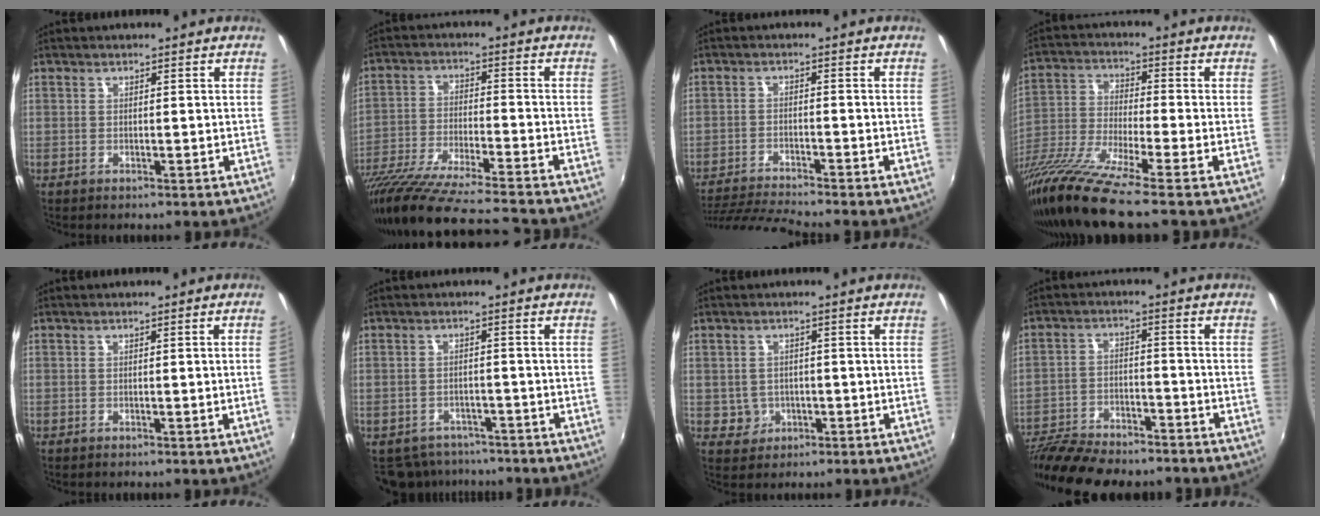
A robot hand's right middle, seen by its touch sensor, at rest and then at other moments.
{"total": 22.0, "force": [-18.8, 0.7, 11.3], "torque": [-0.217, -0.063, -0.320]}
{"total": 8.6, "force": [-8.1, -0.8, 2.7], "torque": [-0.075, -0.017, -0.152]}
{"total": 14.1, "force": [-11.0, -0.7, 8.8], "torque": [-0.182, -0.043, -0.211]}
{"total": 1.3, "force": [0.0, -0.8, 1.0], "torque": [-0.008, -0.009, 0.001]}
{"total": 8.0, "force": [-6.7, 4.0, 1.6], "torque": [-0.049, -0.004, -0.094]}
{"total": 3.5, "force": [-0.8, 3.4, 0.5], "torque": [-0.018, 0.004, -0.006]}
{"total": 16.8, "force": [-14.5, 4.4, 7.3], "torque": [-0.158, -0.023, -0.235]}